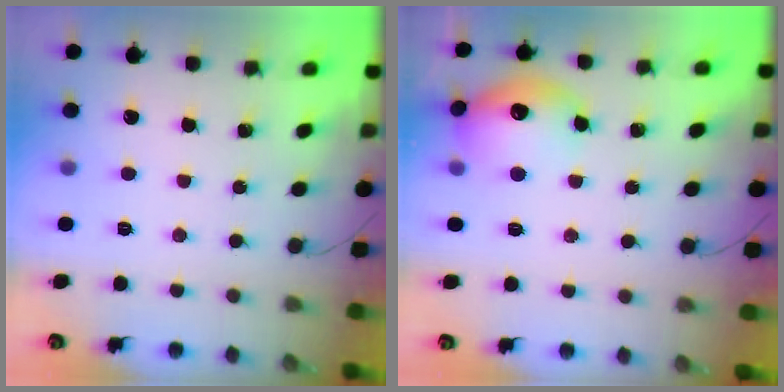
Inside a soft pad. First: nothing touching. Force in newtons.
{"total": 15.5, "press": 15.4, "slide": 1.4}